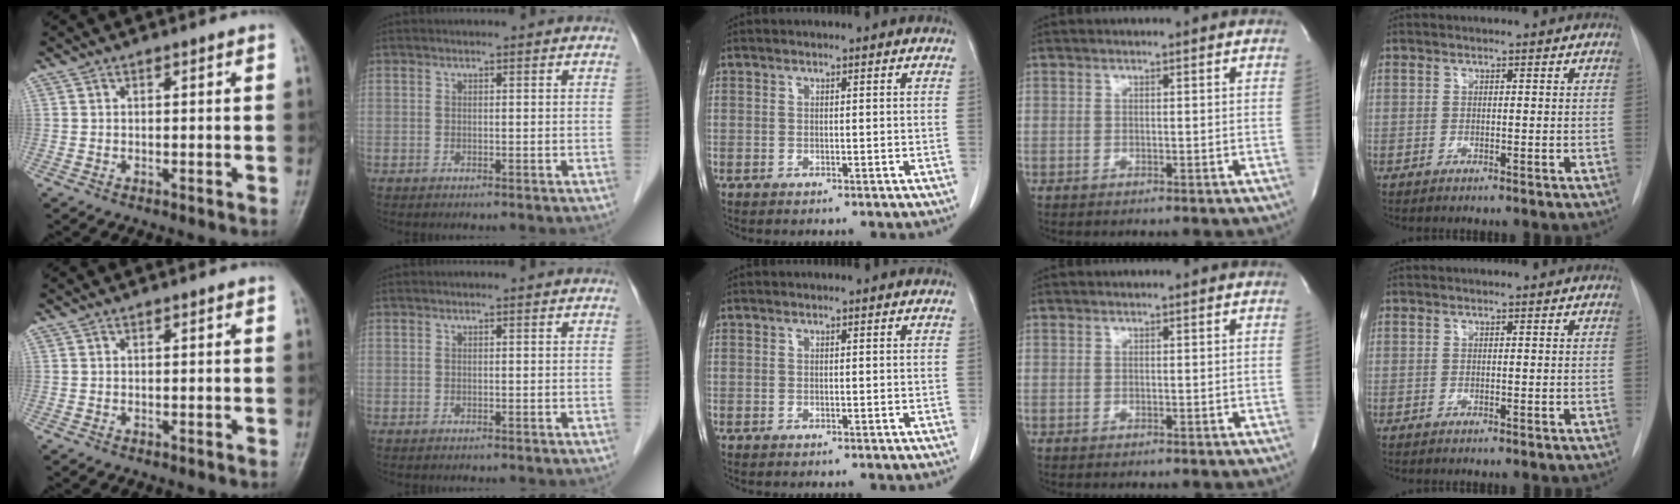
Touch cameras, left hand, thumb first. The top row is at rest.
{}